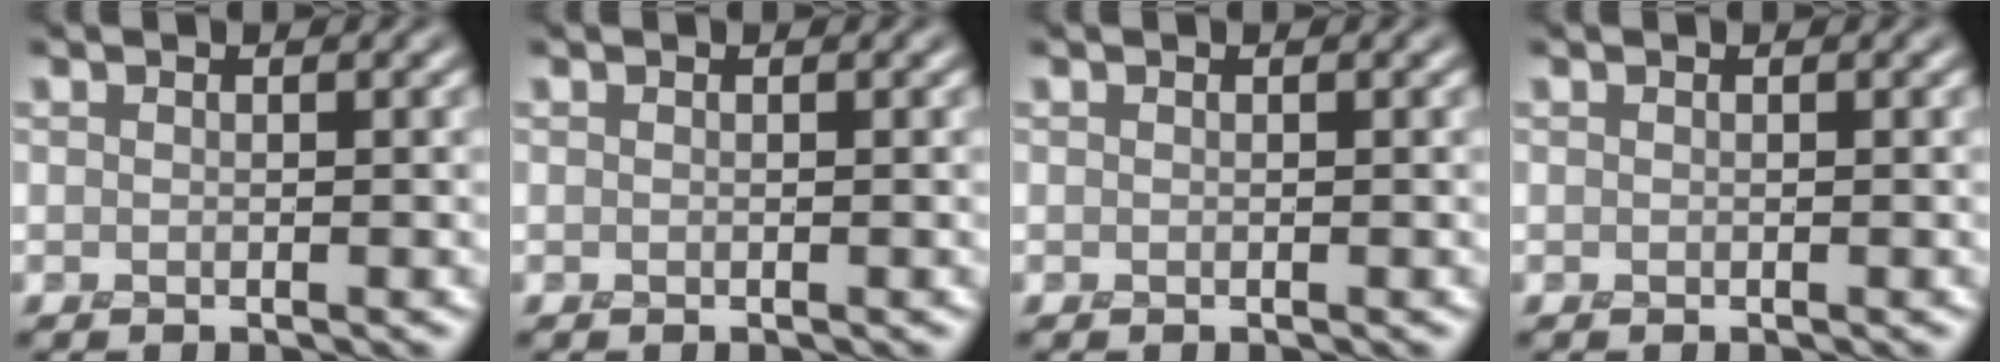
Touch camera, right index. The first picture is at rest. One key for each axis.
{"total": 0.0}
{"total": 0.0}
{"total": 0.0}